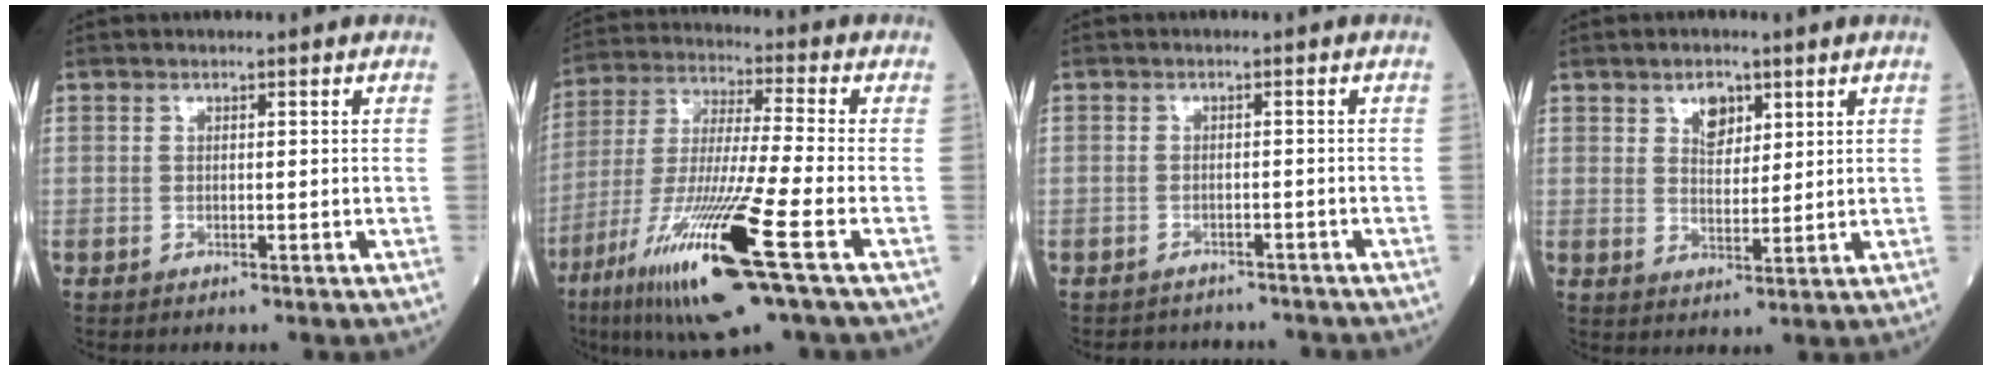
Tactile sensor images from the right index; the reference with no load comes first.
{"total": 18.3, "force": [-8.5, -0.1, 16.2], "torque": [-0.339, -0.045, -0.156]}
{"total": 4.6, "force": [-4.1, 2.0, -0.3], "torque": [0.004, 0.009, -0.051]}
{"total": 4.2, "force": [2.4, 2.4, 2.5], "torque": [-0.043, 0.002, 0.046]}